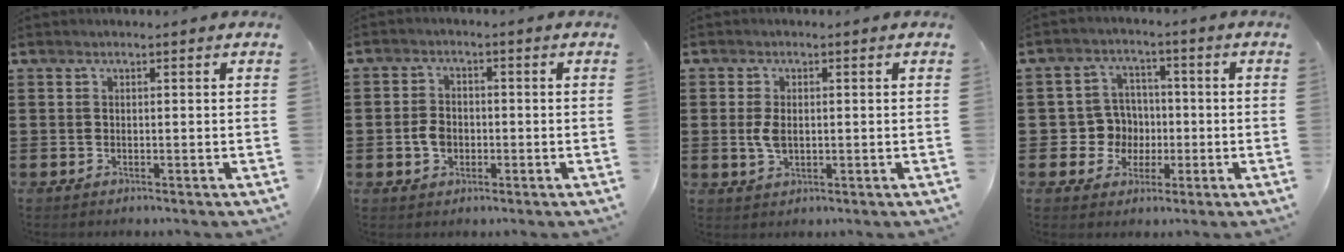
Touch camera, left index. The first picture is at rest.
{"total": 3.5, "force": [-0.8, 2.6, 2.1], "torque": [-0.051, 0.001, -0.018]}
{"total": 3.2, "force": [0.1, 1.8, 2.6], "torque": [-0.068, 0.000, -0.003]}
{"total": 6.2, "force": [-0.3, 6.0, 1.3], "torque": [-0.042, 0.013, -0.005]}